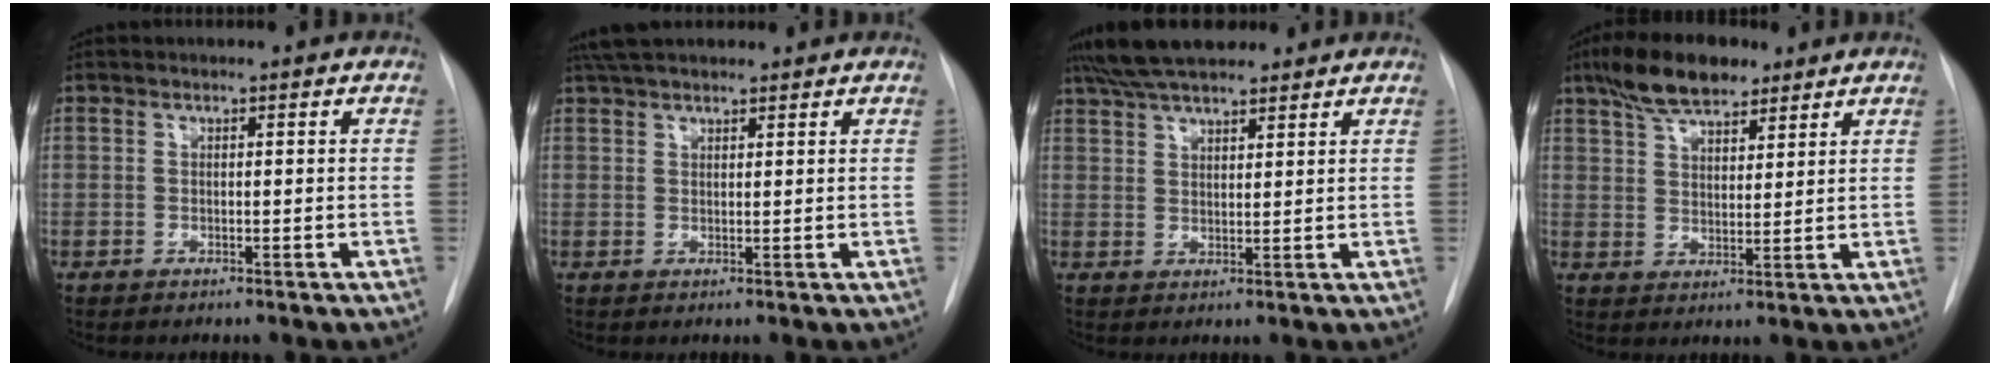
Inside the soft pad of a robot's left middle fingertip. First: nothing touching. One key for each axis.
{"total": 6.7, "fx": 5.7, "fy": 1.9, "fz": 3.0, "tx": -0.047, "ty": 0.038, "tz": 0.100}
{"total": 10.3, "fx": 8.6, "fy": 2.7, "fz": 5.0, "tx": -0.079, "ty": 0.032, "tz": 0.146}
{"total": 9.3, "fx": 6.8, "fy": 3.6, "fz": 5.2, "tx": -0.095, "ty": 0.017, "tz": 0.120}